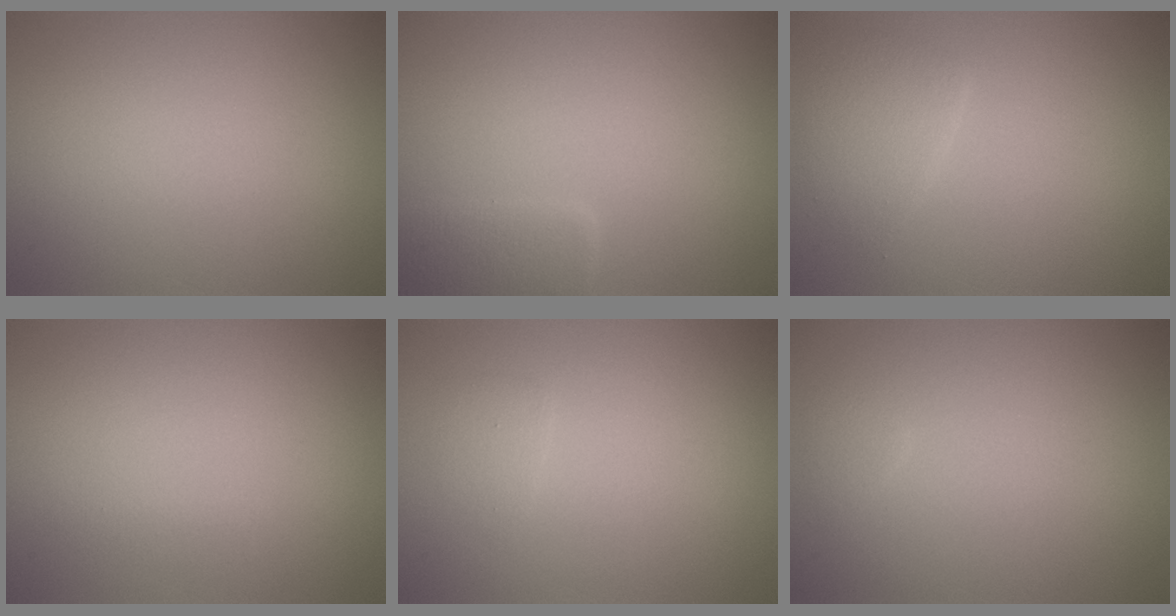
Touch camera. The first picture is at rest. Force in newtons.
{"total": 2.7, "press": 2.7, "slide": 0.1}
{"total": 2.3, "press": 2.3, "slide": 0.1}
{"total": 0.6, "press": 0.6, "slide": 0.1}
{"total": 0.8, "press": 0.8, "slide": 0.0}
{"total": 0.6, "press": 0.6, "slide": 0.0}